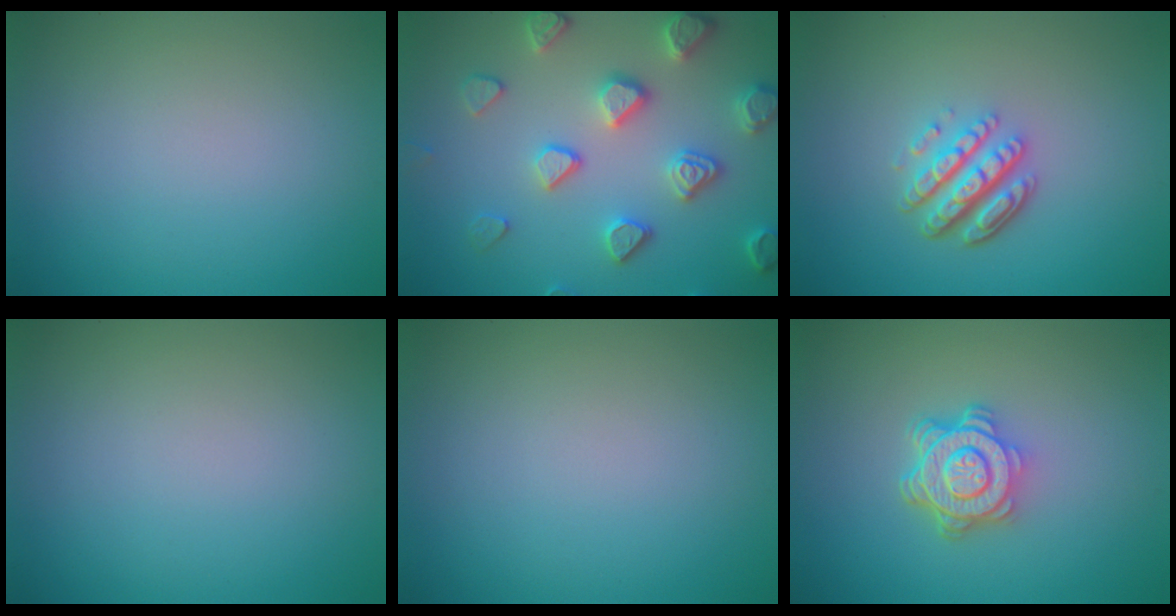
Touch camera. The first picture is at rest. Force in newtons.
{"total": 4.4, "press": 4.4, "slide": 0.4}
{"total": 4.7, "press": 3.4, "slide": 3.3}
{"total": 0.0}
{"total": 0.0}
{"total": 4.9, "press": 3.8, "slide": 3.2}